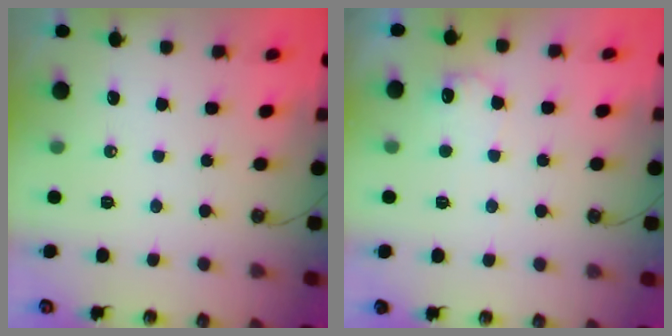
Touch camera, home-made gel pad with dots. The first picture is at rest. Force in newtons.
{"total": 7.7, "press": 7.7, "slide": 0.5}